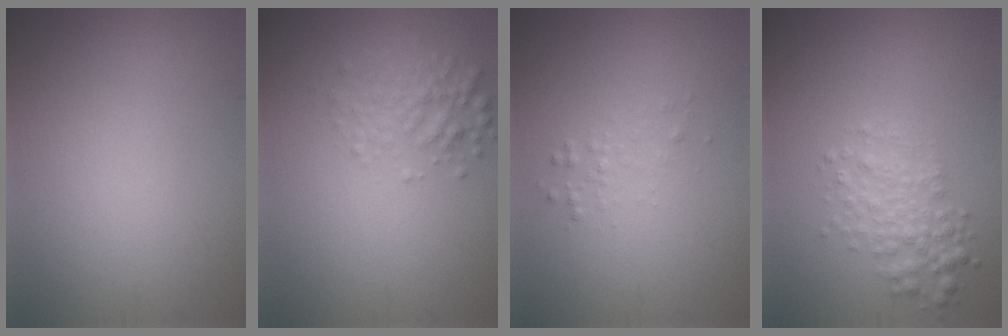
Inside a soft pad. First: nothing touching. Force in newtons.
{"total": 2.4, "press": 2.4, "slide": 0.1}
{"total": 0.9, "press": 0.9, "slide": 0.0}
{"total": 2.8, "press": 2.8, "slide": 0.1}